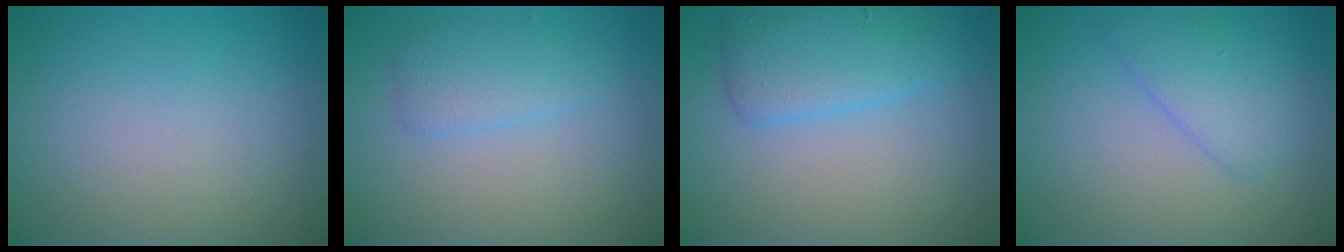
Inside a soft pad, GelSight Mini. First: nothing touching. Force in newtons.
{"total": 2.3, "press": 2.3, "slide": 0.2}
{"total": 3.9, "press": 3.9, "slide": 0.2}
{"total": 3.0, "press": 3.0, "slide": 0.2}